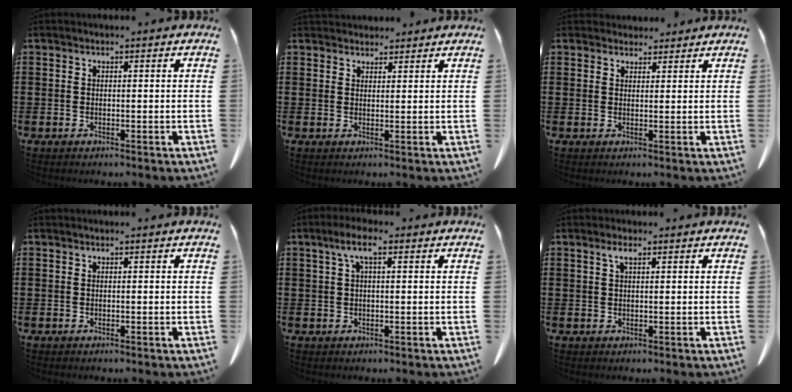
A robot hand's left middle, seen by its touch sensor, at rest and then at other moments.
{"total": 2.5, "force": [2.5, 0.6, 0.0], "torque": [-0.007, -0.004, 0.048]}
{"total": 2.4, "force": [2.2, 0.8, 0.2], "torque": [-0.010, -0.001, 0.044]}
{"total": 0.0}
{"total": 4.0, "force": [1.4, 1.0, 3.6], "torque": [-0.073, 0.008, 0.022]}
{"total": 1.6, "force": [0.9, 0.4, 1.3], "torque": [-0.028, 0.002, 0.015]}